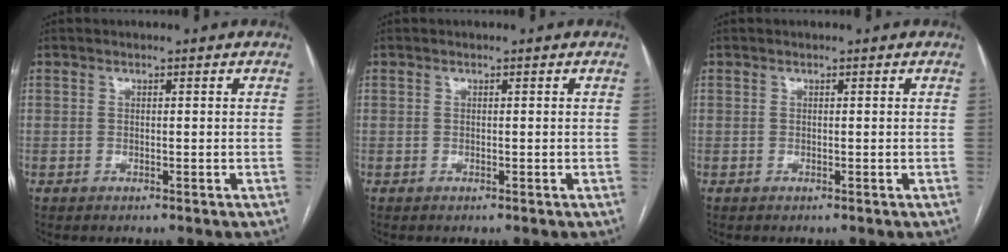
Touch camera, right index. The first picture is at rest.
{"total": 0.0}
{"total": 0.0}